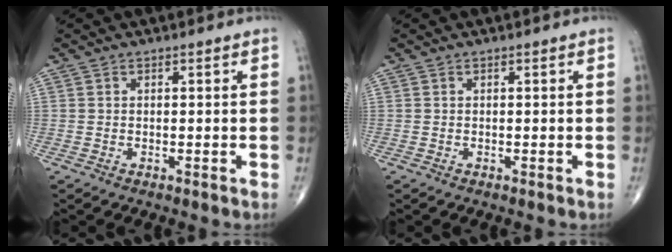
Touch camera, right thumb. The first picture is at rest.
{"total": 0.0}